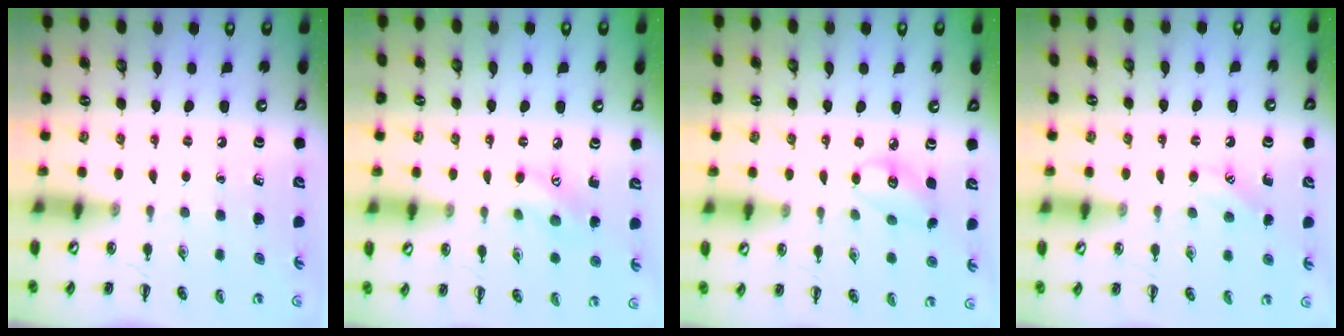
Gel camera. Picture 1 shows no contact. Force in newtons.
{"total": 7.7, "press": 7.6, "slide": 0.8}
{"total": 5.5, "press": 5.4, "slide": 0.8}
{"total": 4.4, "press": 4.3, "slide": 0.9}